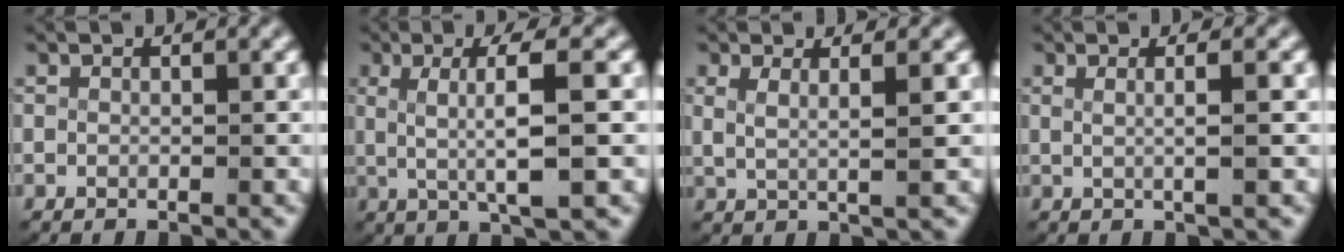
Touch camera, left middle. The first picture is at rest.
{"total": 5.7, "force": [0.8, 0.7, 5.6], "torque": [-0.088, 0.000, 0.019]}
{"total": 2.7, "force": [1.2, 0.7, 2.4], "torque": [-0.051, -0.007, 0.029]}
{"total": 2.1, "force": [0.4, -0.1, 2.1], "torque": [-0.035, 0.000, 0.010]}